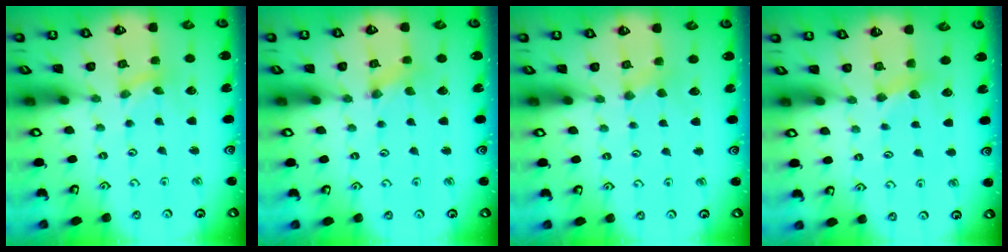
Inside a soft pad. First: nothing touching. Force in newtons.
{"total": 0.0}
{"total": 2.2, "press": 2.2, "slide": 0.4}
{"total": 2.8, "press": 2.8, "slide": 0.5}